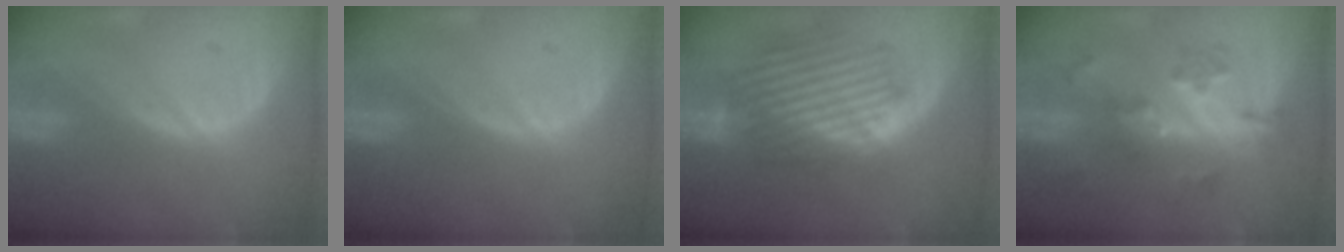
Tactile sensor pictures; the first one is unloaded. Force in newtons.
{"total": 0.0}
{"total": 8.6, "press": 8.4, "slide": 1.9}
{"total": 6.5, "press": 6.0, "slide": 2.3}